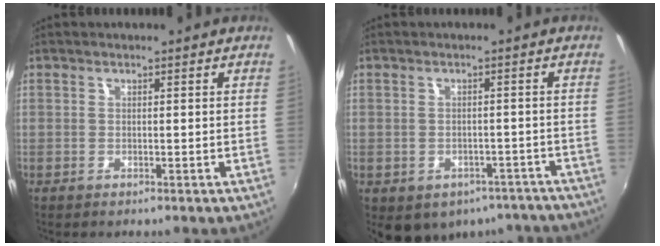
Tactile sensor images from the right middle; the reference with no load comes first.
{"total": 13.9, "force": [-9.8, 8.3, 5.4], "torque": [-0.111, -0.003, -0.101]}